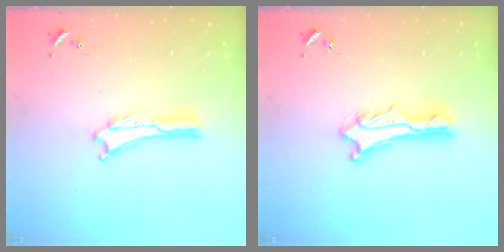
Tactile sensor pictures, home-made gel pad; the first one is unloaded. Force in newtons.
{"total": 3.0, "press": 3.0, "slide": 0.2}